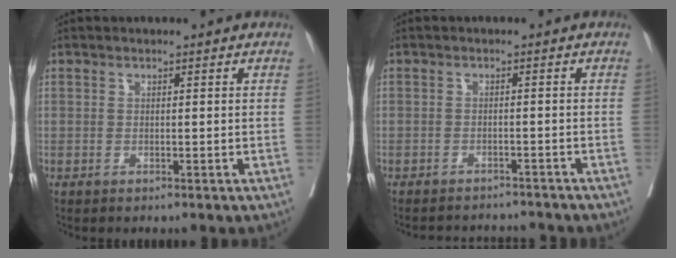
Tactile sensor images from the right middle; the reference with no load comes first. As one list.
[{"total": 7.4, "force": [-7.2, 1.3, 1.1], "torque": [-0.012, 0.005, -0.087]}]